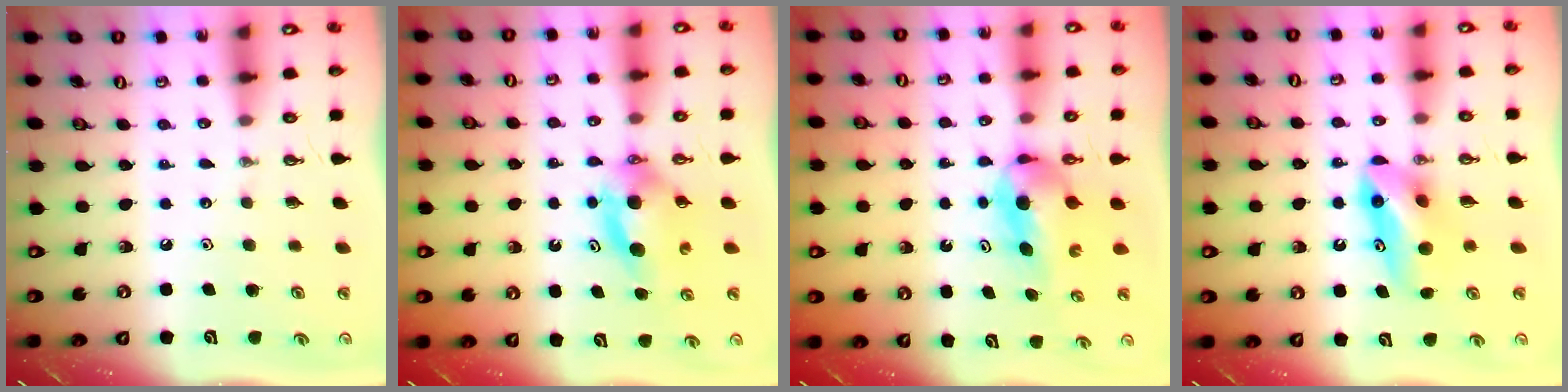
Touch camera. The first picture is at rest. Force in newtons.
{"total": 5.8, "press": 5.5, "slide": 1.7}
{"total": 5.7, "press": 5.0, "slide": 2.7}
{"total": 9.2, "press": 8.5, "slide": 3.6}